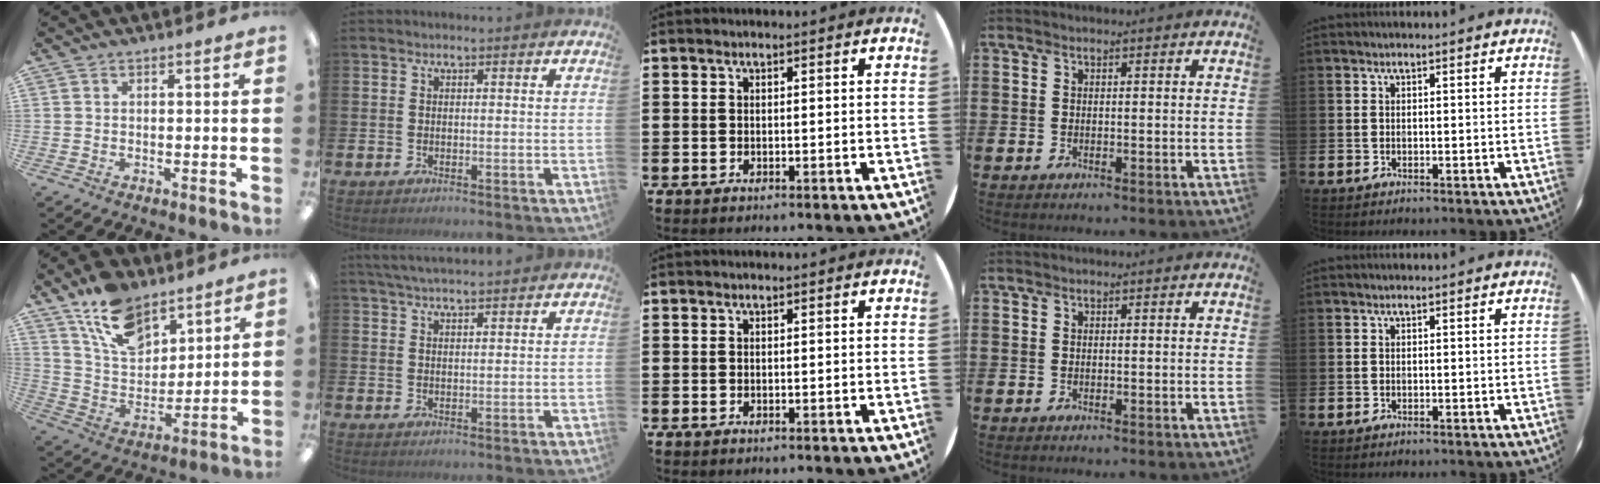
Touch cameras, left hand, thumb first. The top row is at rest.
{"thumb": {"total": 14.8, "force": [10.5, 7.8, 6.9], "torque": [-0.135, -0.042, 0.198]}, "index": {"total": 3.7, "force": [3.5, 0.4, 1.1], "torque": [-0.028, -0.007, 0.065]}}